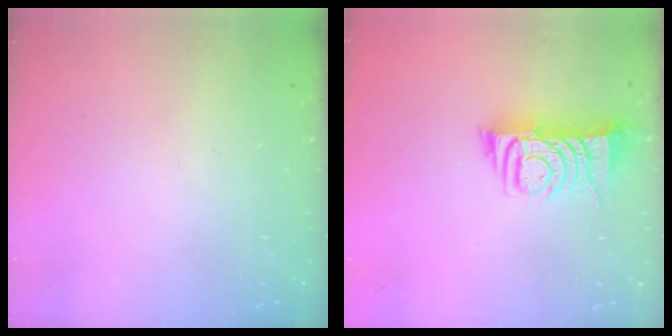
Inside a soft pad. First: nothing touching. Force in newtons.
{"total": 7.9, "press": 7.9, "slide": 1.0}